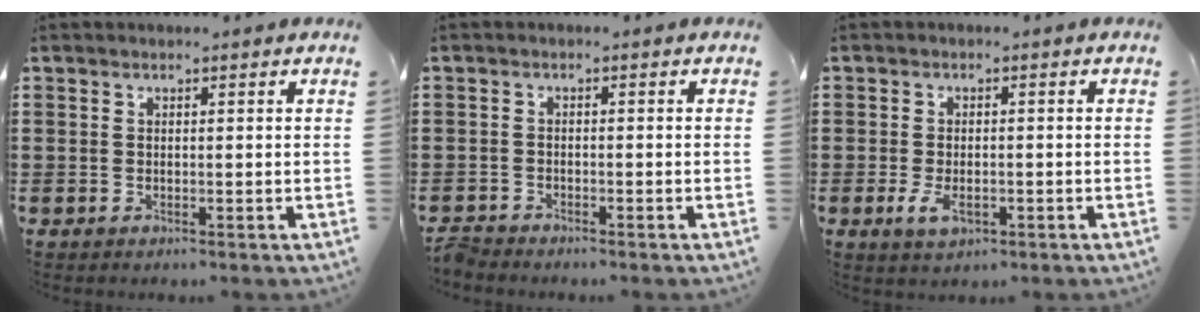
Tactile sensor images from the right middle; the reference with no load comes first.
{"total": 2.0, "force": [-2.0, 0.2, 0.2], "torque": [-0.015, -0.004, -0.043]}
{"total": 3.2, "force": [-1.1, 1.7, 2.5], "torque": [-0.052, -0.007, -0.027]}